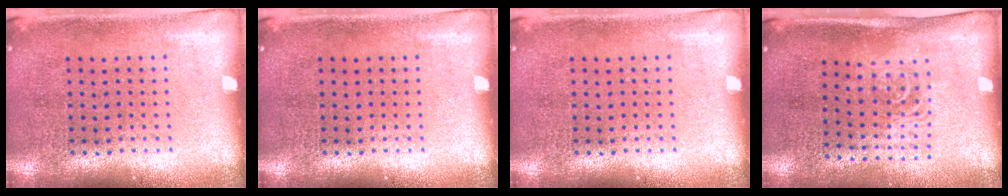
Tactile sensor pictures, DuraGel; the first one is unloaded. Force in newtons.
{"total": 0.0}
{"total": 0.0}
{"total": 1.6, "press": 1.3, "slide": 1.0}